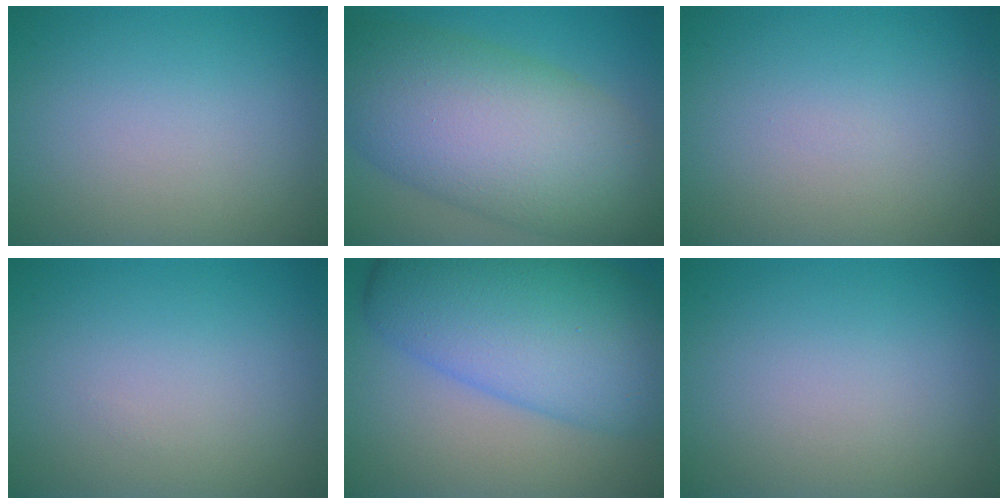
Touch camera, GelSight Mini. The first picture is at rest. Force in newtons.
{"total": 13.0, "press": 13.0, "slide": 0.2}
{"total": 0.0}
{"total": 0.0}
{"total": 12.3, "press": 12.3, "slide": 0.2}
{"total": 0.0}